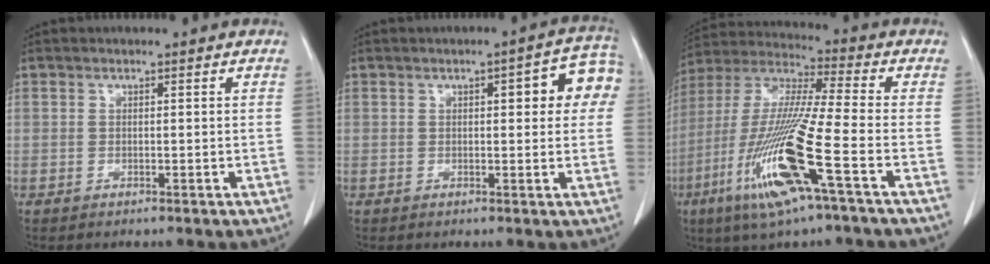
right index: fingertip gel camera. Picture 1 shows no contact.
{"total": 7.6, "force": [2.0, 2.3, 7.0], "torque": [-0.077, 0.022, 0.016]}
{"total": 17.9, "force": [-7.1, 0.3, 16.5], "torque": [-0.356, -0.027, -0.139]}